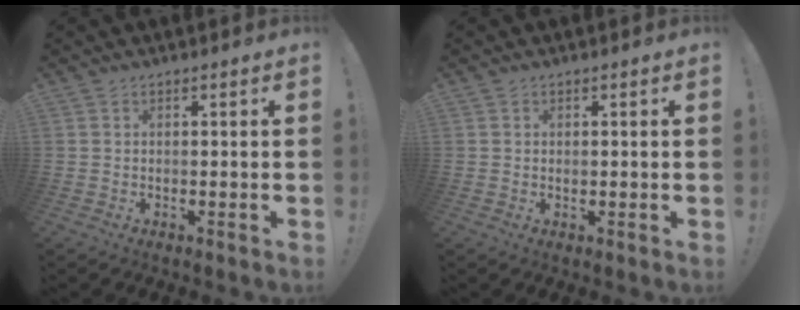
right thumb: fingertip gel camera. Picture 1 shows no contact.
{"total": 0.6, "force": [0.1, 0.6, 0.1], "torque": [-0.002, 0.002, 0.003]}